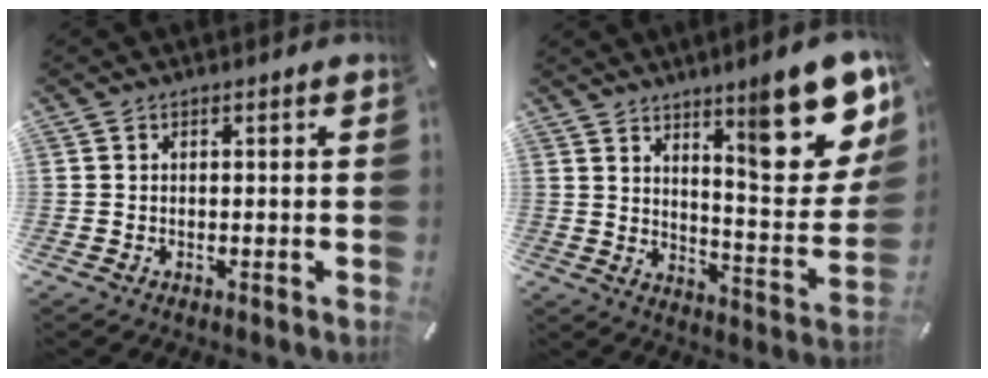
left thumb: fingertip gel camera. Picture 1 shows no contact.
{"total": 19.4, "force": [11.8, 6.2, 14.1], "torque": [-0.178, -0.091, 0.186]}